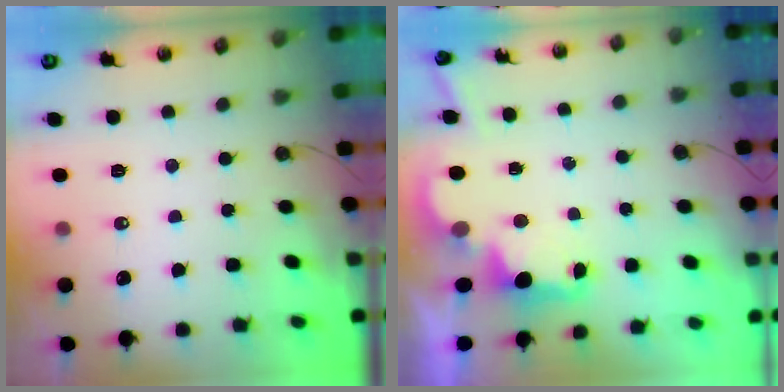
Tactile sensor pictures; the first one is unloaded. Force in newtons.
{"total": 2.6, "press": 2.4, "slide": 0.8}